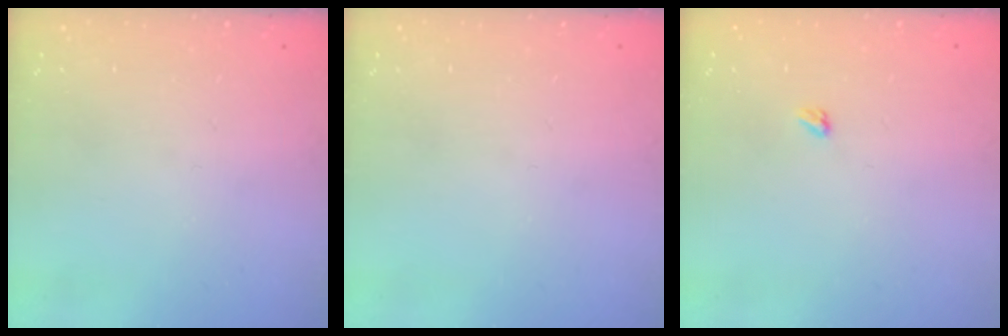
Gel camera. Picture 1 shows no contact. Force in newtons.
{"total": 0.0}
{"total": 2.4, "press": 2.4, "slide": 0.4}